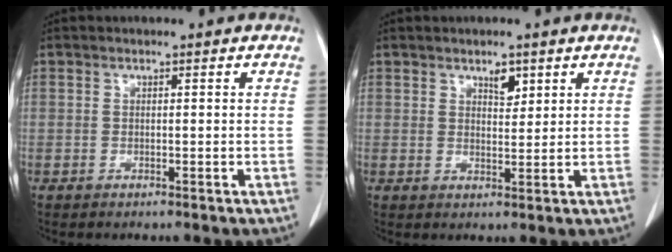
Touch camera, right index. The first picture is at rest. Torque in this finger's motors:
{"motor_torque": [0.07, 0.06, 0.01, 0.02]}